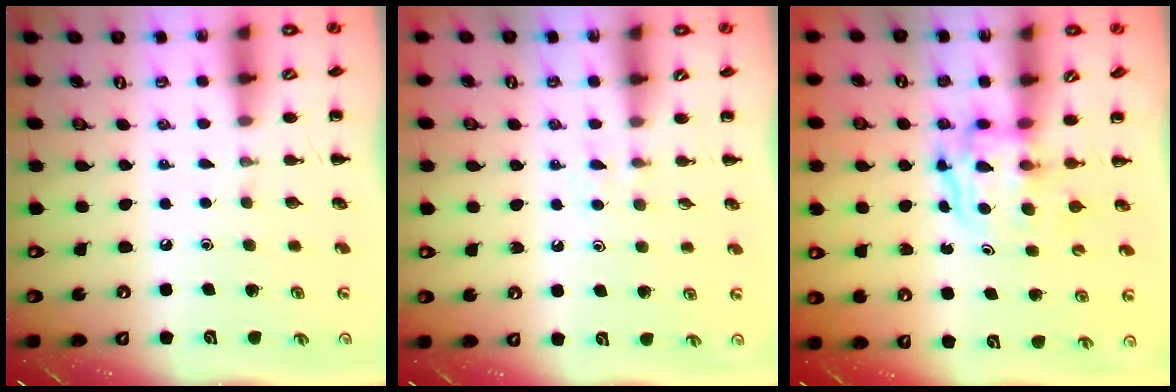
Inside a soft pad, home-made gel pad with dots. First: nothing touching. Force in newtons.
{"total": 2.9, "press": 2.7, "slide": 1.2}
{"total": 3.7, "press": 3.6, "slide": 0.3}